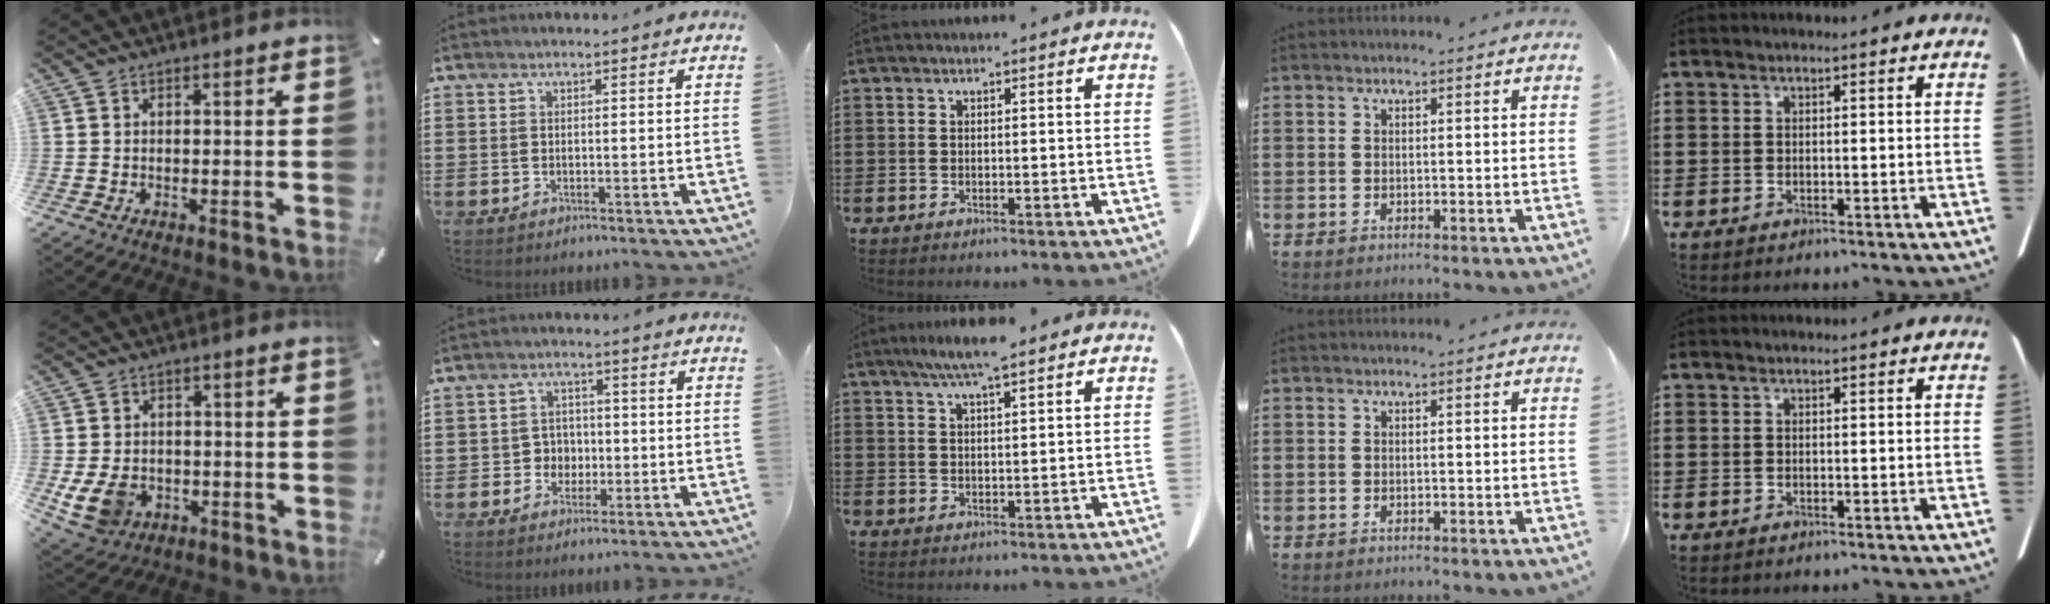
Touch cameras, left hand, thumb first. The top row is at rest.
{"thumb": {"total": 7.9, "force": [-1.9, 6.4, 4.3], "torque": [-0.104, 0.006, -0.034]}, "index": {"total": 3.7, "force": [-0.8, 3.4, 1.1], "torque": [-0.034, 0.005, -0.020]}, "middle": {"total": 5.7, "force": [4.1, 0.0, 3.9], "torque": [-0.087, -0.003, 0.072]}}